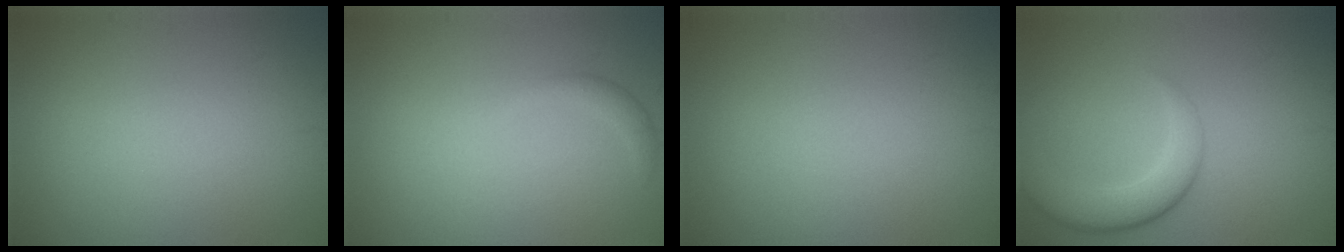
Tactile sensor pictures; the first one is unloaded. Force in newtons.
{"total": 1.2, "press": 1.2, "slide": 0.2}
{"total": 0.0}
{"total": 4.6, "press": 4.5, "slide": 0.4}